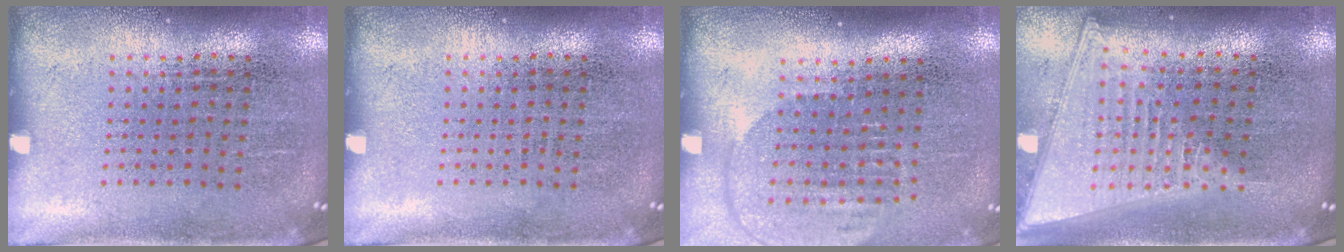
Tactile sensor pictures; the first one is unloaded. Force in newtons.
{"total": 0.0}
{"total": 1.7, "press": 1.5, "slide": 0.8}
{"total": 2.0, "press": 1.7, "slide": 1.0}